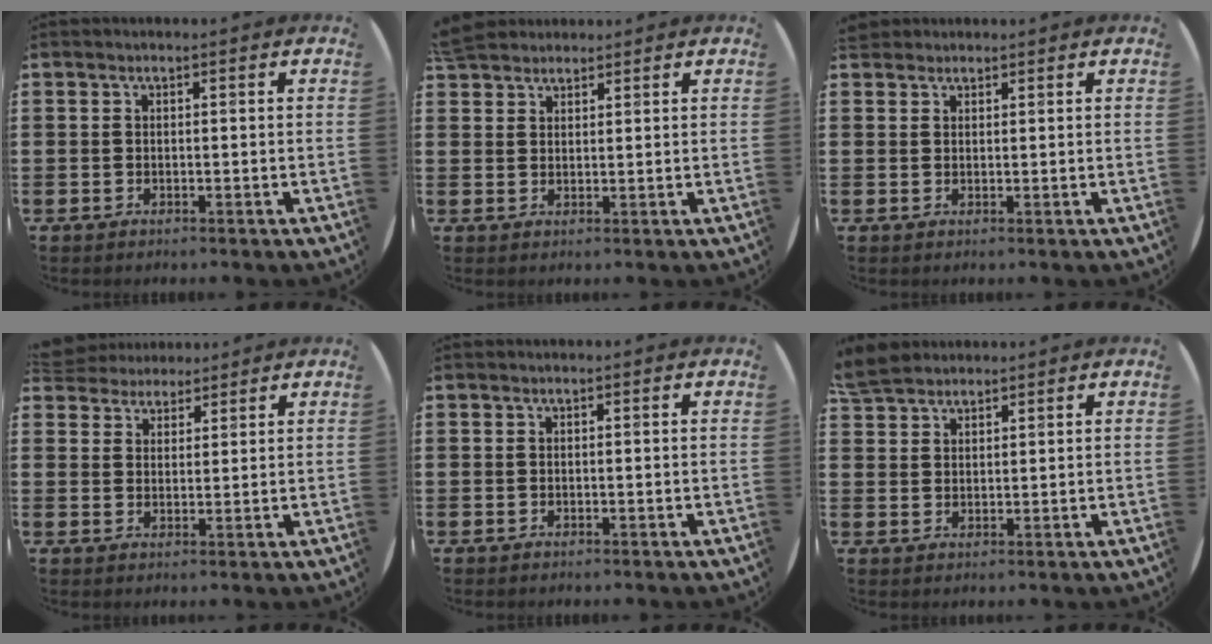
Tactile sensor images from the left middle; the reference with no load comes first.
{"total": 3.7, "force": [3.4, 1.2, 0.3], "torque": [-0.006, -0.006, 0.065]}
{"total": 1.5, "force": [1.4, 0.5, 0.0], "torque": [0.006, 0.002, 0.026]}
{"total": 4.0, "force": [3.8, 1.3, -0.2], "torque": [-0.010, -0.004, 0.073]}
{"total": 0.0}
{"total": 4.6, "force": [4.2, 1.6, 1.2], "torque": [-0.035, -0.001, 0.082]}